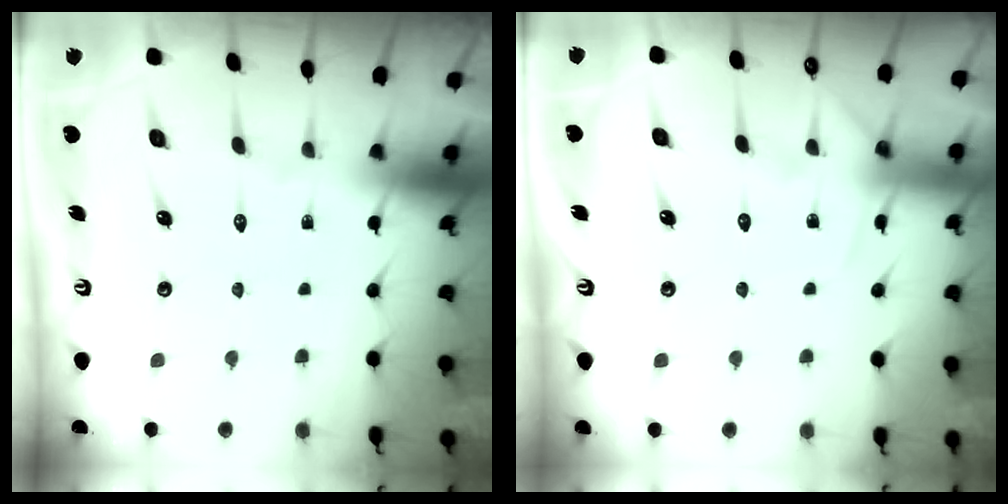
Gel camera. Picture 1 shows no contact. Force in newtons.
{"total": 6.9, "press": 6.9, "slide": 0.8}